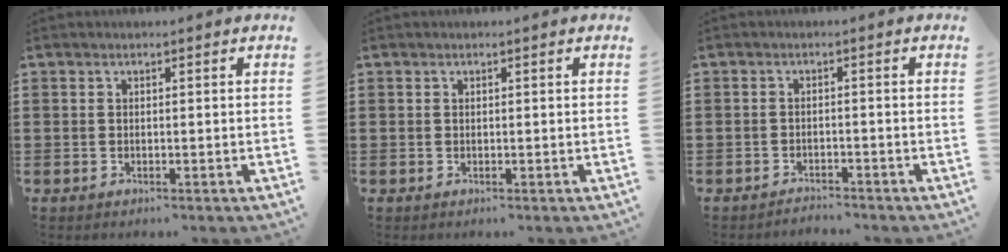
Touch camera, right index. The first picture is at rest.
{"total": 0.0}
{"total": 1.8, "force": [-1.8, 0.0, -0.3], "torque": [0.000, 0.002, -0.039]}